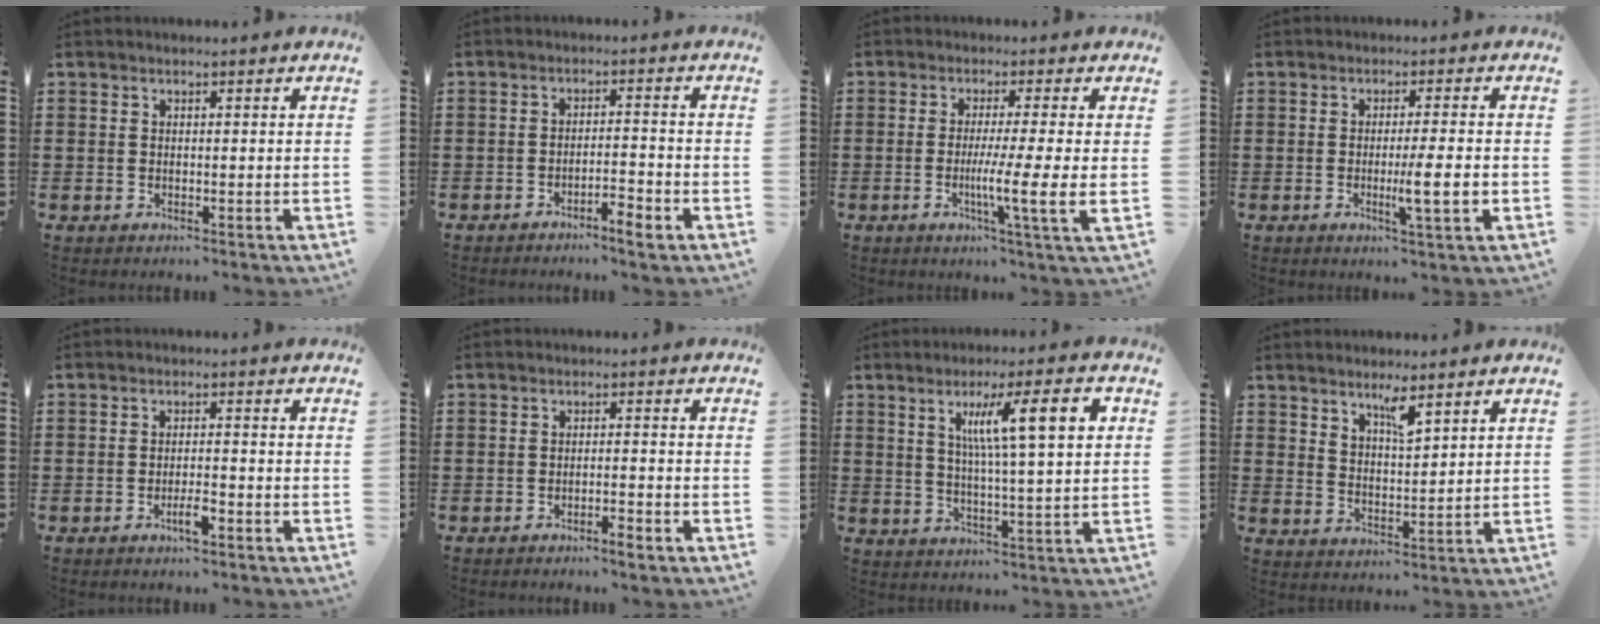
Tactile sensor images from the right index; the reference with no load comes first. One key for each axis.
{"total": 3.1, "fx": -2.6, "fy": 0.2, "fz": 1.7, "tx": -0.030, "ty": 0.003, "tz": -0.049}
{"total": 7.5, "fx": -1.1, "fy": -0.6, "fz": 7.4, "tx": -0.126, "ty": -0.018, "tz": -0.019}
{"total": 4.6, "fx": -1.1, "fy": 0.1, "fz": 4.5, "tx": -0.075, "ty": -0.010, "tz": -0.019}
{"total": 3.0, "fx": -1.7, "fy": 0.6, "fz": 2.4, "tx": -0.047, "ty": 0.000, "tz": -0.032}
{"total": 2.0, "fx": -1.6, "fy": 0.0, "fz": 1.1, "tx": -0.021, "ty": -0.003, "tz": -0.030}
{"total": 10.5, "fx": 3.7, "fy": 1.7, "fz": 9.7, "tx": -0.178, "ty": 0.005, "tz": 0.054}
{"total": 3.9, "fx": 3.0, "fy": 1.3, "fz": 2.1, "tx": -0.030, "ty": -0.004, "tz": 0.051}